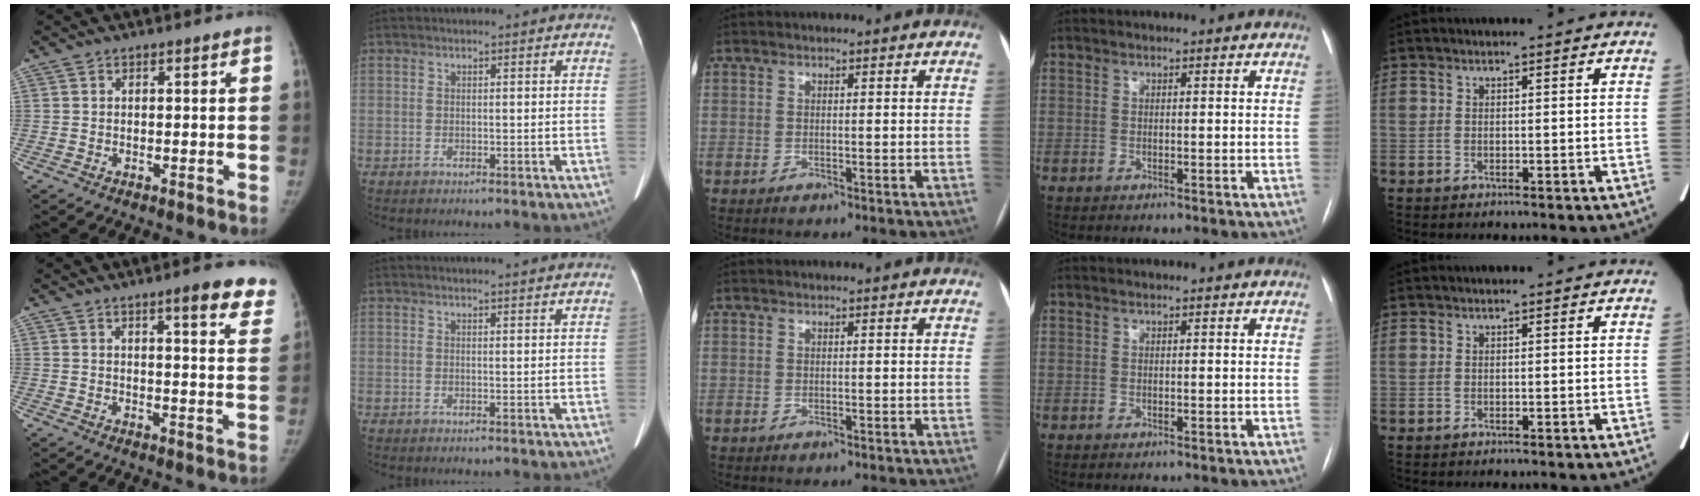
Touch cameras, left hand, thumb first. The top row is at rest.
{"thumb": {"total": 11.0, "force": [7.9, 2.4, 7.2], "torque": [-0.057, -0.037, 0.081]}, "index": {"total": 6.2, "force": [5.9, -0.2, 1.9], "torque": [-0.023, 0.019, 0.058]}}